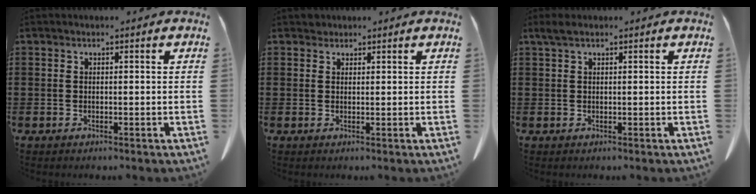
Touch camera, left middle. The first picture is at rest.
{"total": 1.0, "force": [0.9, 0.5, -0.1], "torque": [-0.002, 0.001, 0.018]}
{"total": 1.3, "force": [0.8, 0.4, 1.0], "torque": [-0.022, 0.003, 0.014]}